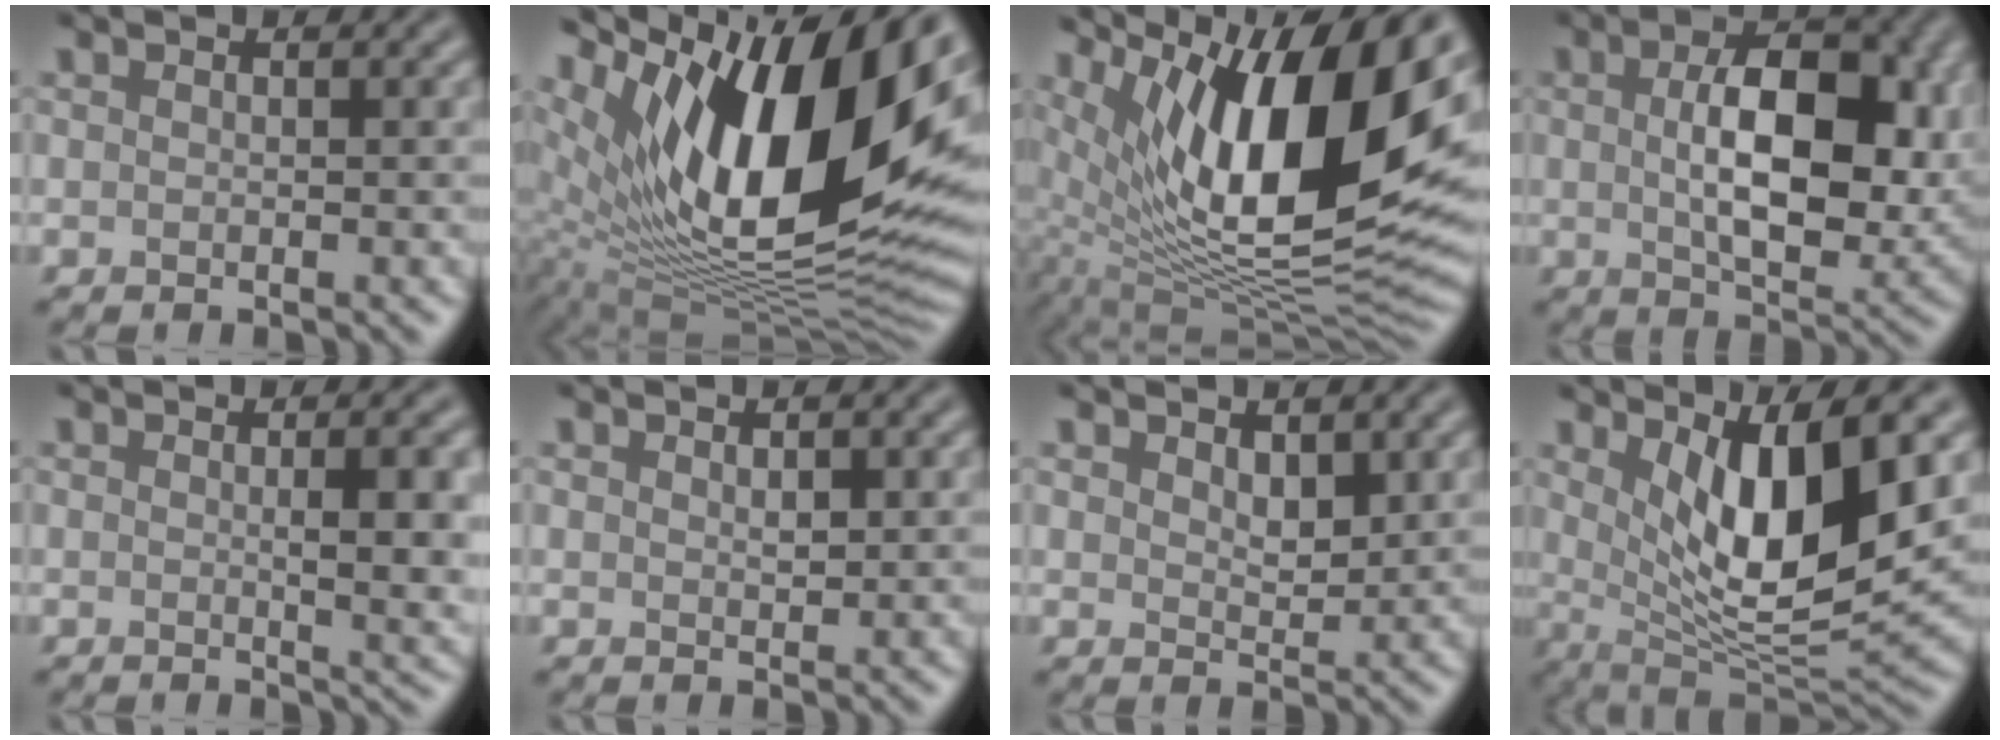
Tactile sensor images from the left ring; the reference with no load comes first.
{"total": 17.8, "force": [6.2, 8.1, 14.6], "torque": [-0.236, -0.001, 0.105]}
{"total": 15.5, "force": [6.0, 6.0, 13.0], "torque": [-0.205, -0.006, 0.102]}
{"total": 9.9, "force": [1.0, 5.2, 8.4], "torque": [-0.132, -0.003, 0.020]}
{"total": 4.5, "force": [0.4, 1.1, 4.4], "torque": [-0.053, 0.000, 0.007]}
{"total": 1.0, "force": [0.4, 0.5, 0.7], "torque": [-0.013, -0.002, 0.010]}
{"total": 2.1, "force": [1.2, 1.1, 1.4], "torque": [-0.023, -0.005, 0.025]}
{"total": 9.4, "force": [2.3, 3.0, 8.6], "torque": [-0.139, -0.023, 0.046]}